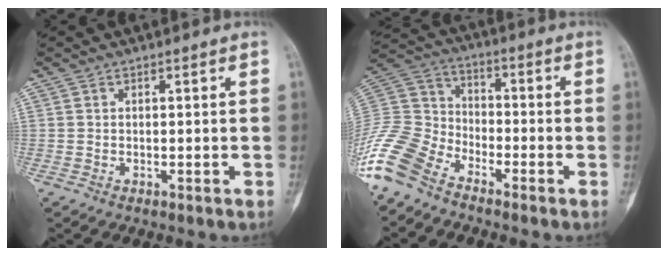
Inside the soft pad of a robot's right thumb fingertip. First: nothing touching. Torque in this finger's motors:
{"motor_torque": [0.15, 0.29, 1.43, -1.34, 0.14]}